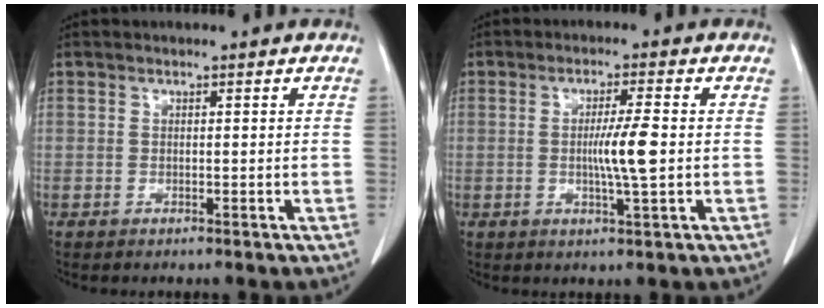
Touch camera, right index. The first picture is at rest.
{"total": 5.5, "force": [-0.4, -0.3, 5.5], "torque": [-0.097, -0.006, -0.008]}